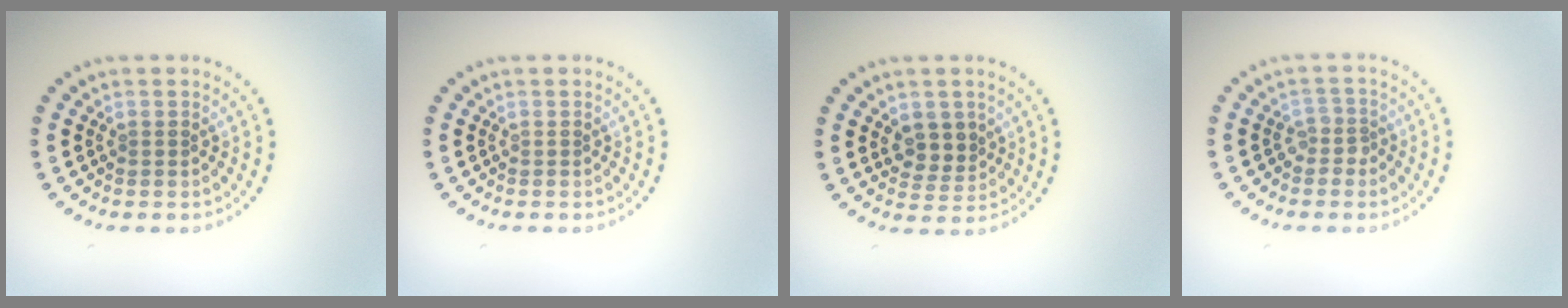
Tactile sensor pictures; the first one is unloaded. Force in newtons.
{"total": 0.0}
{"total": 2.7, "press": 2.5, "slide": 1.1}
{"total": 1.4, "press": 1.1, "slide": 0.9}